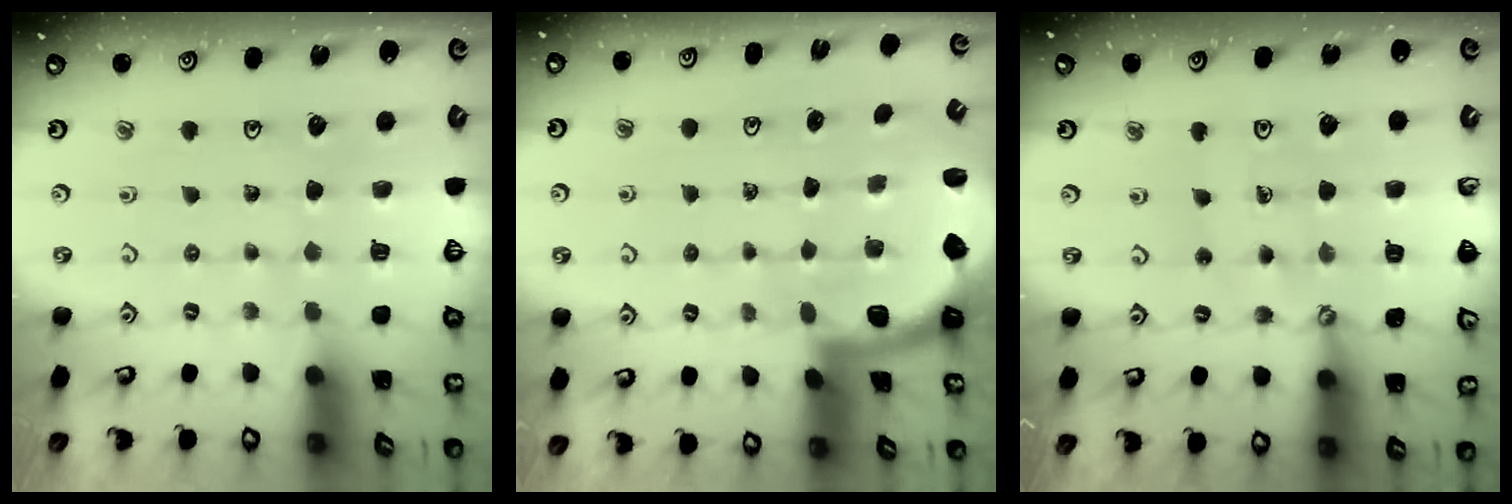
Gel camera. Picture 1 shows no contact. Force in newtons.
{"total": 2.0, "press": 1.9, "slide": 0.5}
{"total": 7.3, "press": 7.1, "slide": 1.7}